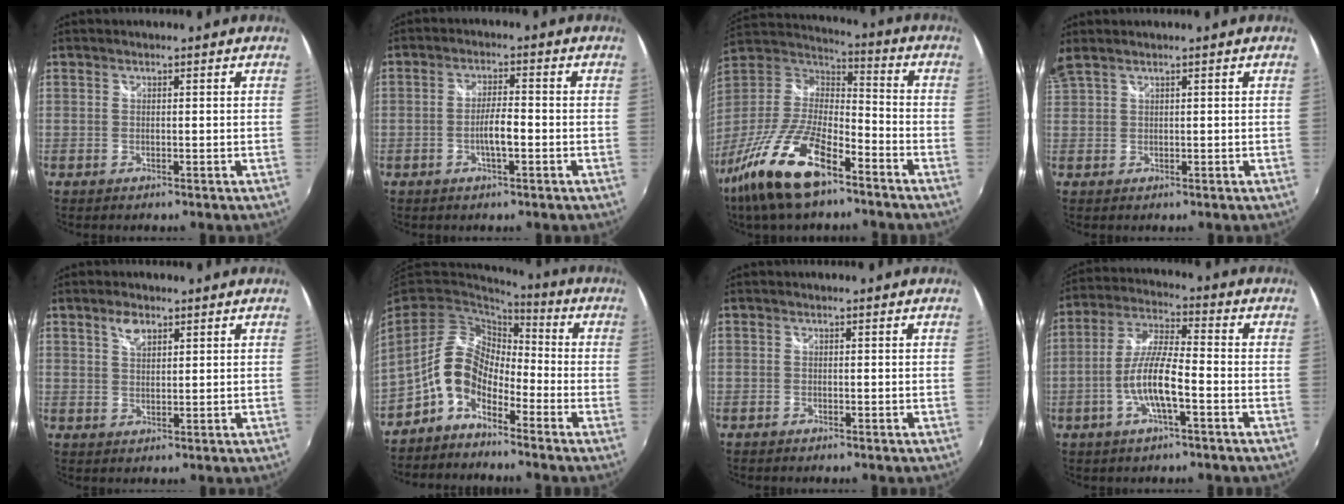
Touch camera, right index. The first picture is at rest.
{"total": 4.3, "force": [-1.5, 0.7, 3.9], "torque": [-0.075, 0.002, -0.027]}
{"total": 20.2, "force": [-12.5, 6.6, 14.3], "torque": [-0.302, -0.034, -0.240]}
{"total": 3.9, "force": [2.6, 1.3, 2.5], "torque": [-0.054, 0.013, 0.059]}
{"total": 3.4, "force": [2.0, 1.7, 2.1], "torque": [-0.036, 0.005, 0.036]}
{"total": 9.1, "force": [-4.8, 5.5, 5.5], "torque": [-0.107, 0.018, -0.103]}
{"total": 0.7, "force": [-0.7, 0.2, 0.1], "torque": [-0.006, -0.004, -0.015]}
{"total": 9.8, "force": [-3.5, 1.7, 8.9], "torque": [-0.186, 0.002, -0.067]}